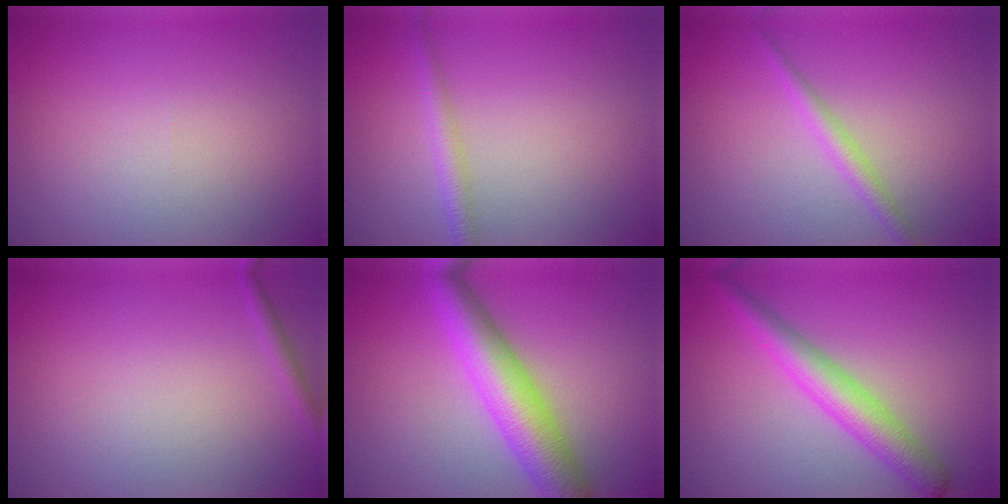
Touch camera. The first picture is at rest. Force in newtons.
{"total": 1.9, "press": 1.9, "slide": 0.0}
{"total": 1.8, "press": 1.8, "slide": 0.1}
{"total": 1.0, "press": 1.0, "slide": 0.0}
{"total": 6.9, "press": 6.9, "slide": 0.1}
{"total": 4.5, "press": 4.5, "slide": 0.1}